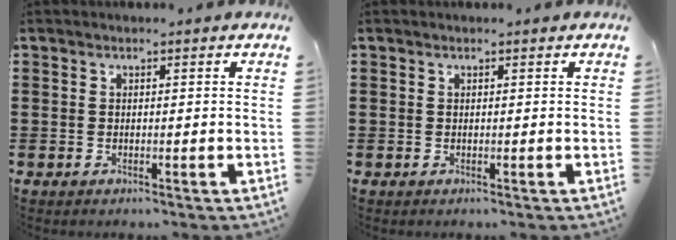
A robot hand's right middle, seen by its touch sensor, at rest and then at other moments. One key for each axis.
{"total": 0.0}